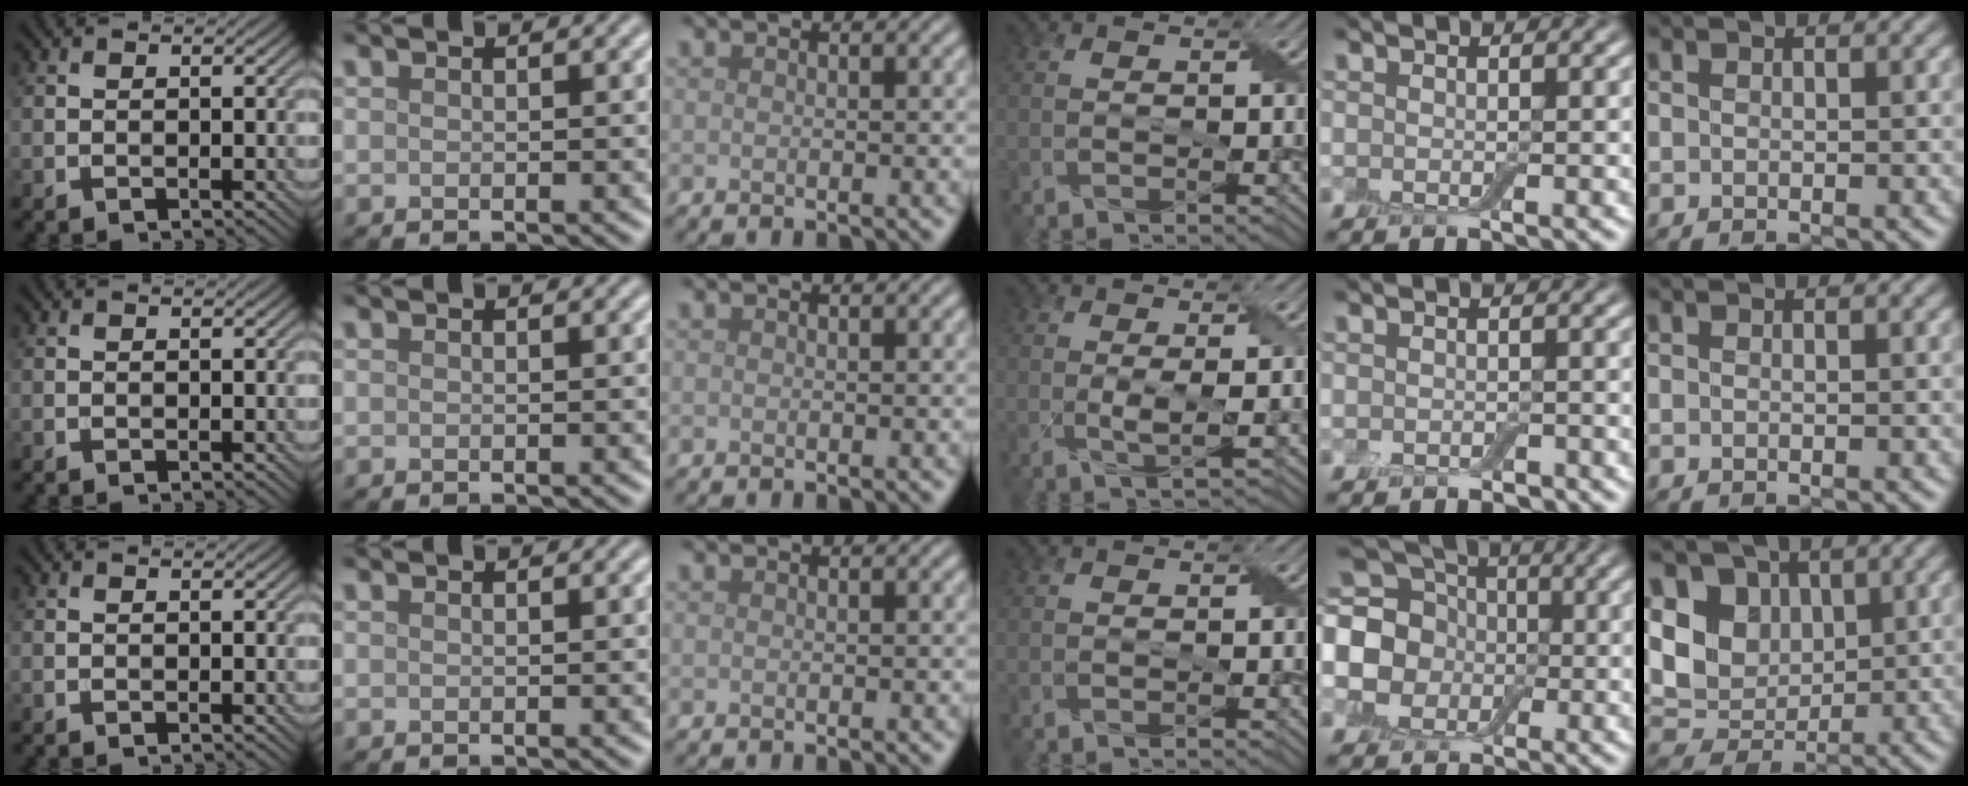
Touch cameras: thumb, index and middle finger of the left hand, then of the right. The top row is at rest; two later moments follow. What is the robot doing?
{"motion": "fold", "object": "aluminum foil"}